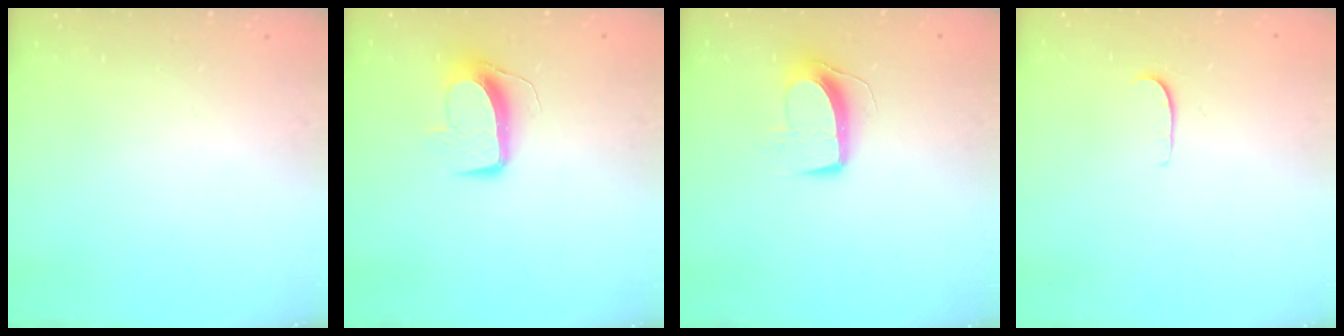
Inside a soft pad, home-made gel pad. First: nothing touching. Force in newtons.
{"total": 9.8, "press": 9.8, "slide": 0.8}
{"total": 10.1, "press": 10.1, "slide": 0.1}
{"total": 4.2, "press": 4.2, "slide": 0.4}